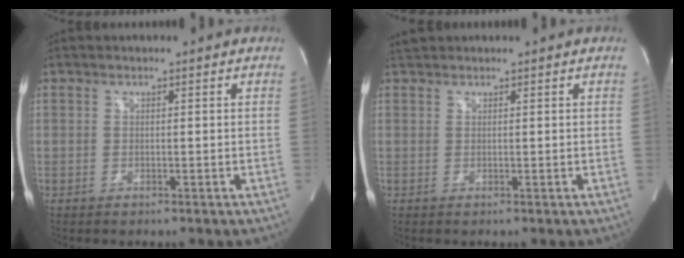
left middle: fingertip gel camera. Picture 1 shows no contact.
{"total": 1.3, "force": [1.3, 0.3, 0.1], "torque": [-0.011, 0.017, 0.028]}